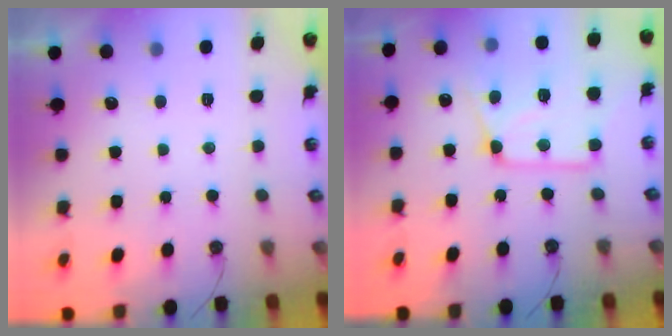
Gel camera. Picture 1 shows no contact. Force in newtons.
{"total": 14.8, "press": 14.8, "slide": 1.0}